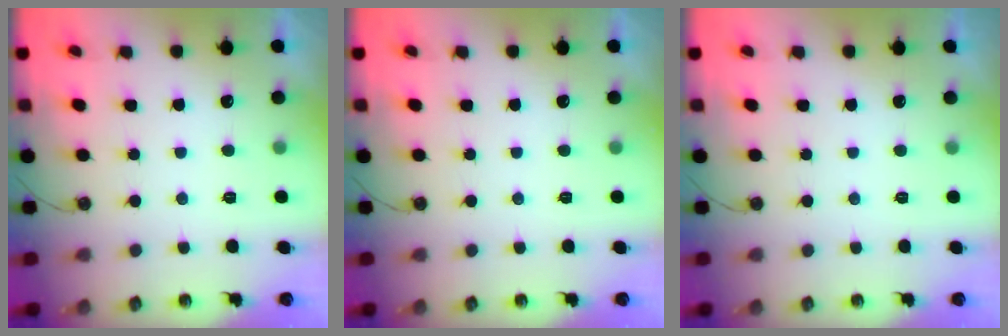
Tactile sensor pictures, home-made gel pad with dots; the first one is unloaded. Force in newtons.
{"total": 0.0}
{"total": 0.0}